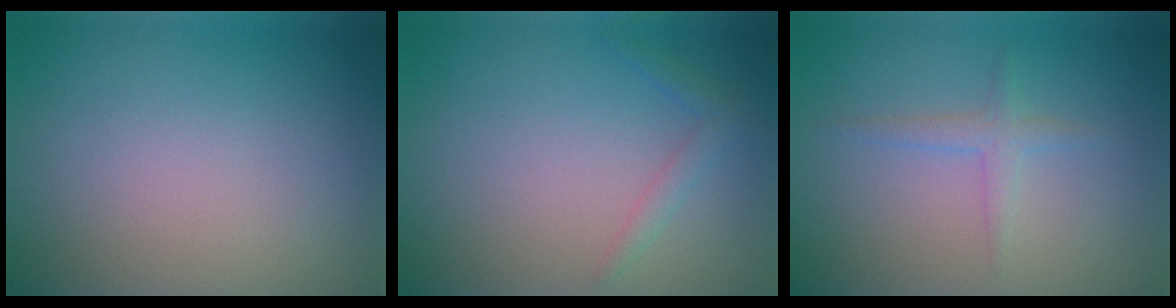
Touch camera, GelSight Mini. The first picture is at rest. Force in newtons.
{"total": 1.4, "press": 1.4, "slide": 0.1}
{"total": 1.5, "press": 1.5, "slide": 0.1}